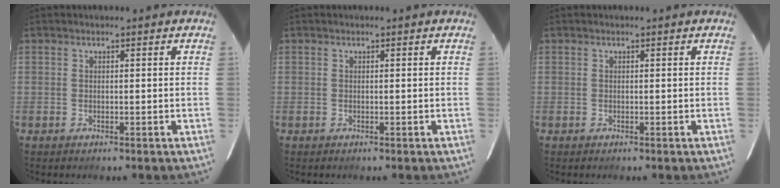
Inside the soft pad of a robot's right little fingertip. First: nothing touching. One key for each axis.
{"total": 0.0}
{"total": 0.0}